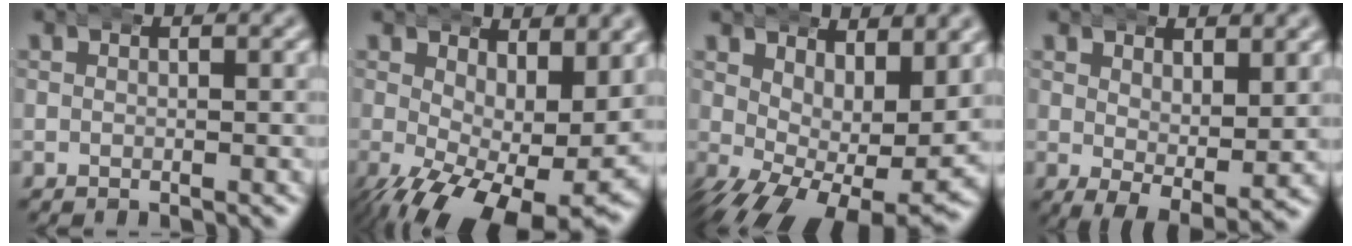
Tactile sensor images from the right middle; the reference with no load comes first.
{"total": 8.9, "force": [-2.9, 4.1, 7.4], "torque": [-0.117, -0.054, -0.021]}
{"total": 7.7, "force": [-0.9, 3.7, 6.6], "torque": [-0.109, -0.046, 0.006]}
{"total": 4.3, "force": [-0.8, 2.2, 3.5], "torque": [-0.061, -0.035, 0.006]}